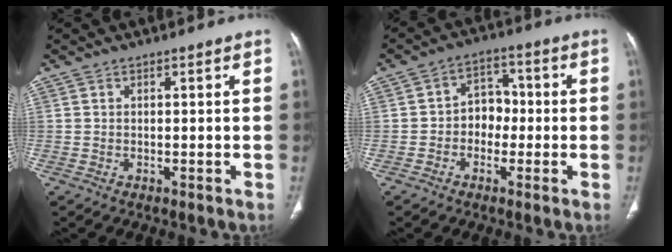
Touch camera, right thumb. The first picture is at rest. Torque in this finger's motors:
{"motor_torque": [-0.23, -0.14, -0.09, 0.01, 0.08]}